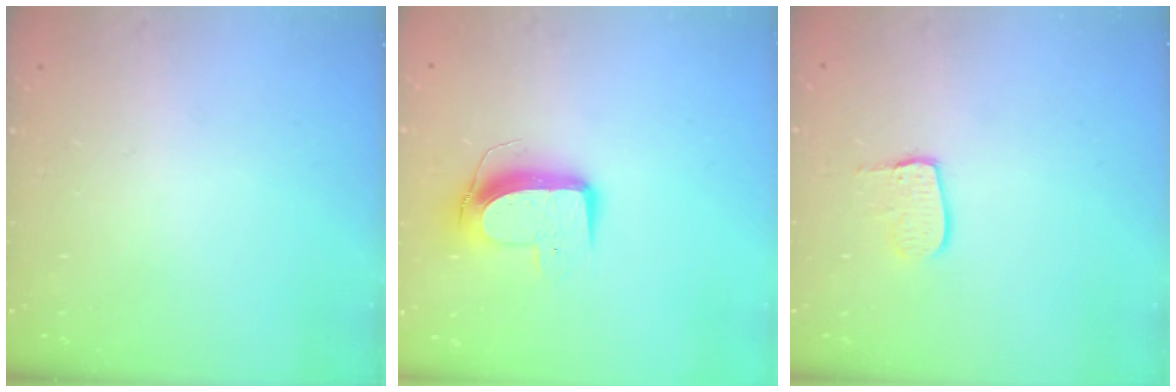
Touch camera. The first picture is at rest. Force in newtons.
{"total": 10.2, "press": 10.2, "slide": 0.4}
{"total": 8.2, "press": 8.2, "slide": 0.7}